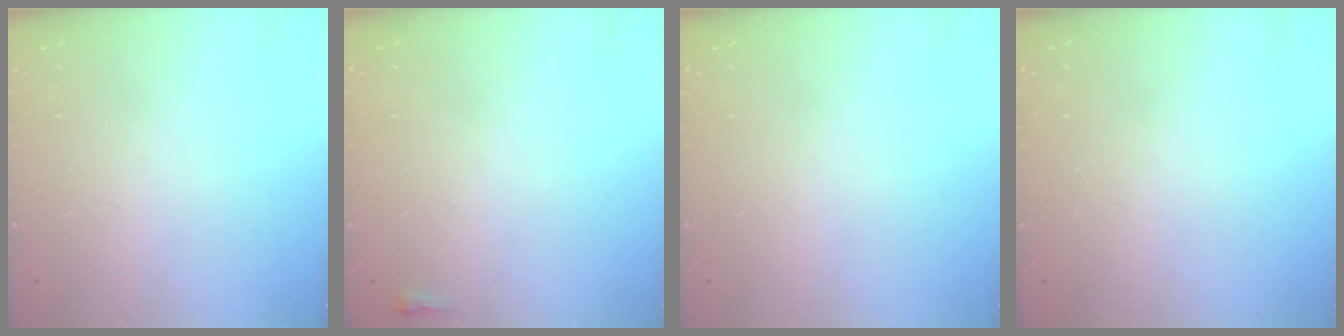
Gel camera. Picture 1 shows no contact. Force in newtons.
{"total": 2.0, "press": 2.0, "slide": 0.5}
{"total": 0.0}
{"total": 0.0}